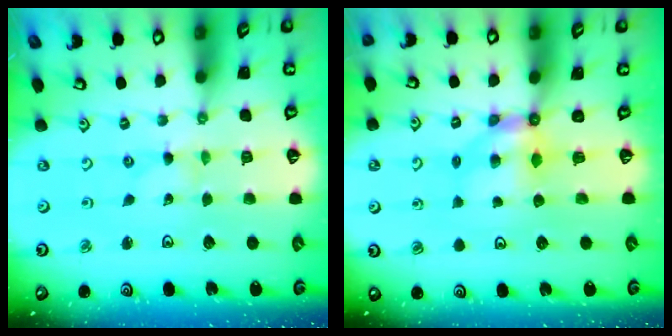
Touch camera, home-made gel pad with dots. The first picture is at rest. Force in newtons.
{"total": 5.5, "press": 5.5, "slide": 0.2}